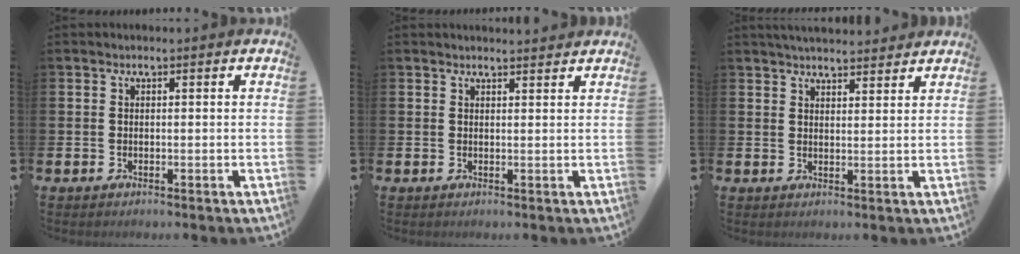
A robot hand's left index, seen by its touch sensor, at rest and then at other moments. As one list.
[{"total": 1.6, "force": [1.6, 0.0, 0.0], "torque": [0.007, -0.011, 0.026]}, {"total": 3.7, "force": [3.6, 0.4, 0.3], "torque": [-0.003, -0.018, 0.065]}]